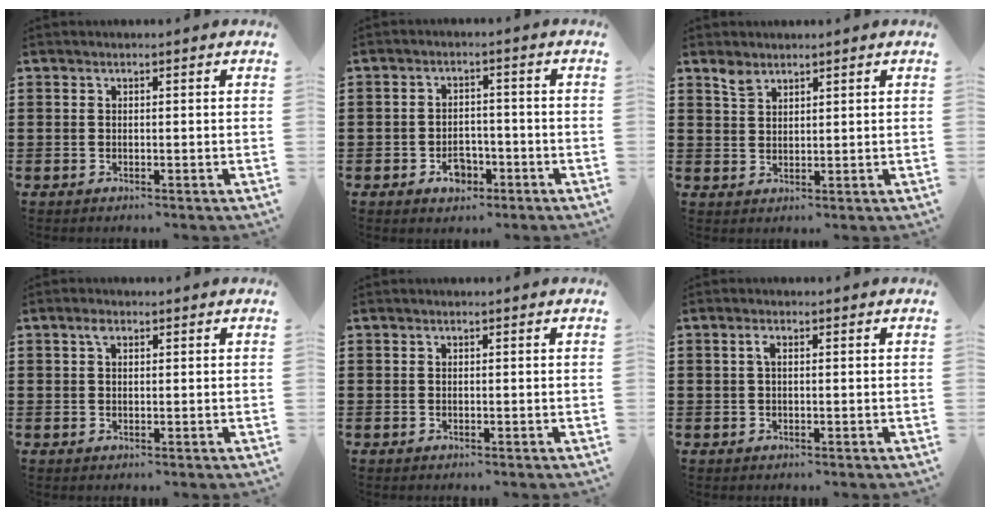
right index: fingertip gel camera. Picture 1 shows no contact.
{"total": 3.9, "force": [-2.1, 2.5, 2.1], "torque": [-0.039, 0.004, -0.037]}
{"total": 2.5, "force": [2.1, 1.1, 0.8], "torque": [-0.020, 0.001, 0.041]}
{"total": 1.6, "force": [0.8, 0.9, 1.1], "torque": [-0.026, 0.004, 0.015]}
{"total": 0.0}
{"total": 1.3, "force": [0.1, 0.4, 1.3], "torque": [-0.025, 0.003, 0.001]}